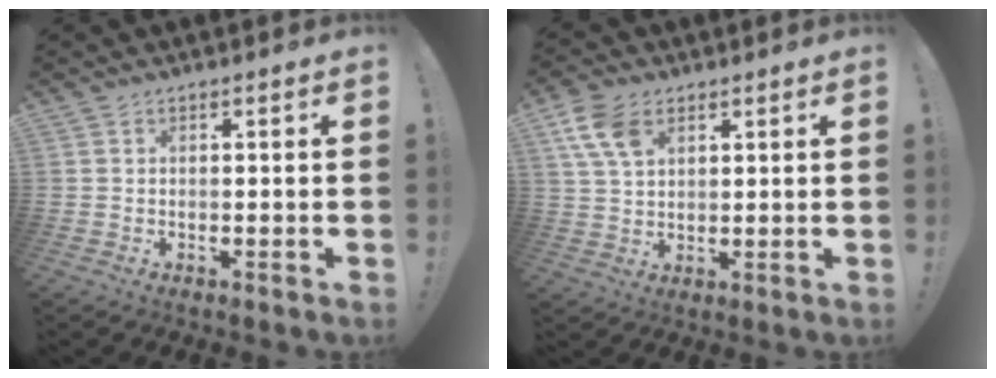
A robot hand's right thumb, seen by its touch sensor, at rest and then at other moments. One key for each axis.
{"total": 9.9, "fx": 4.6, "fy": 6.4, "fz": 6.0, "tx": -0.117, "ty": -0.006, "tz": 0.093}